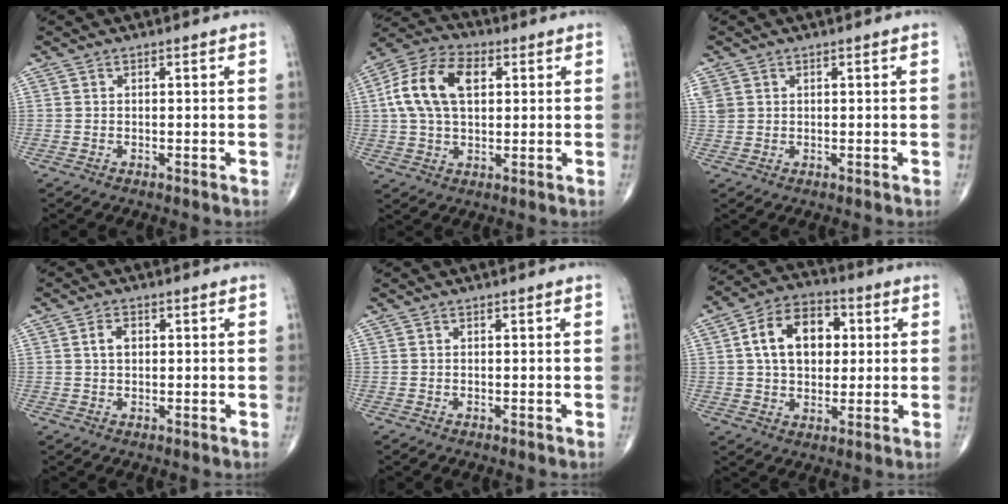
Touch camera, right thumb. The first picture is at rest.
{"total": 13.7, "force": [3.0, 8.4, 10.4], "torque": [-0.197, 0.019, 0.049]}
{"total": 3.3, "force": [1.1, 2.7, 1.5], "torque": [-0.035, 0.007, 0.031]}
{"total": 2.8, "force": [0.6, 1.9, 2.0], "torque": [-0.034, 0.006, 0.011]}
{"total": 0.0}
{"total": 13.6, "force": [2.6, 9.3, 9.6], "torque": [-0.129, 0.012, 0.038]}